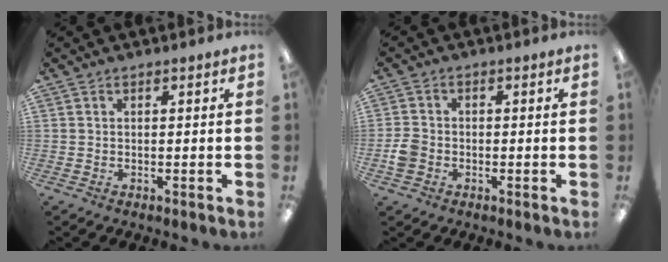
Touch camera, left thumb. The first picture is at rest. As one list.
[{"total": 3.8, "force": [-1.3, 3.1, 1.8], "torque": [-0.027, 0.010, -0.023]}]